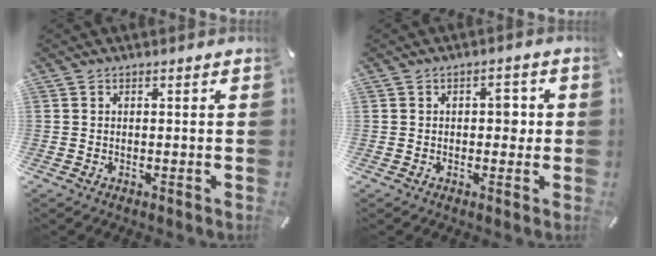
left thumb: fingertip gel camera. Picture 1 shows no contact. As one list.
[{"total": 3.7, "force": [0.3, 2.2, 3.0], "torque": [-0.027, -0.003, -0.005]}]